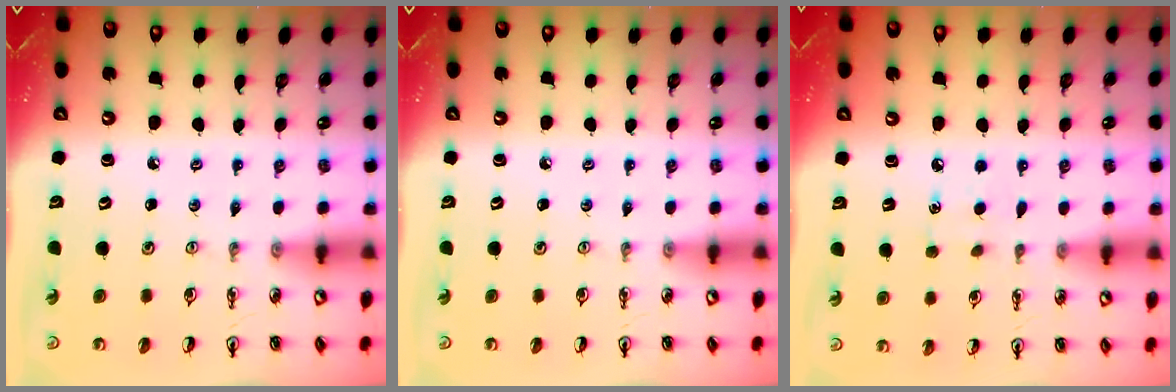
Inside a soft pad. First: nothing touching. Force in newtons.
{"total": 0.0}
{"total": 4.8, "press": 4.7, "slide": 0.5}